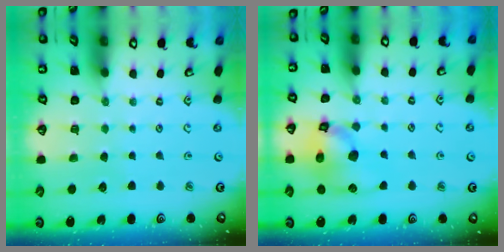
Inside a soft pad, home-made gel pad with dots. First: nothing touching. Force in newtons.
{"total": 14.3, "press": 14.1, "slide": 1.9}